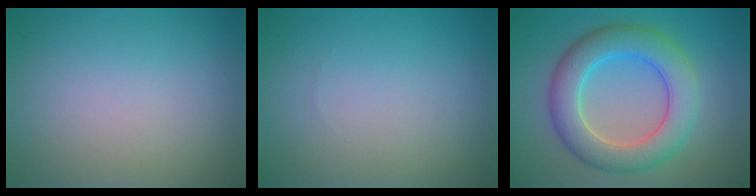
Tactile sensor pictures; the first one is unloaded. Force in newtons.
{"total": 0.0}
{"total": 7.0, "press": 7.0, "slide": 0.2}